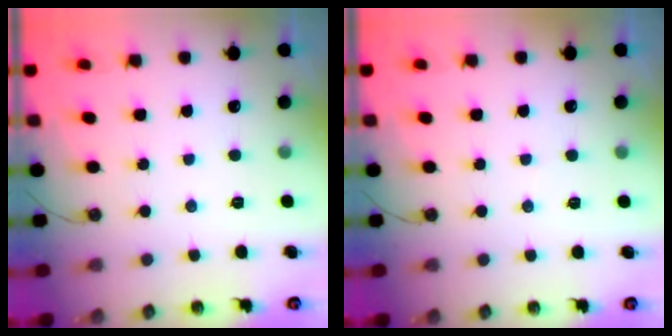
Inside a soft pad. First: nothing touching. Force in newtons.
{"total": 1.8, "press": 1.7, "slide": 0.1}